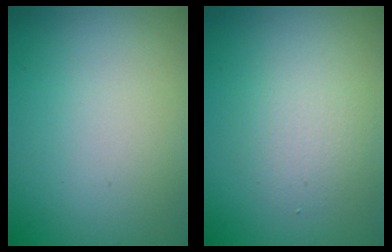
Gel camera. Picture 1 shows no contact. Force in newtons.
{"total": 2.4, "press": 2.4, "slide": 0.1}